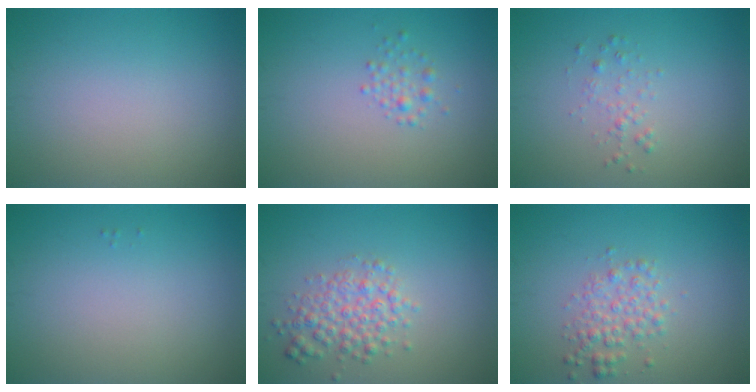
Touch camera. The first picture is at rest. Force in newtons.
{"total": 1.3, "press": 1.3, "slide": 0.0}
{"total": 1.1, "press": 1.1, "slide": 0.1}
{"total": 0.0}
{"total": 3.2, "press": 3.2, "slide": 0.1}
{"total": 2.5, "press": 2.5, "slide": 0.0}